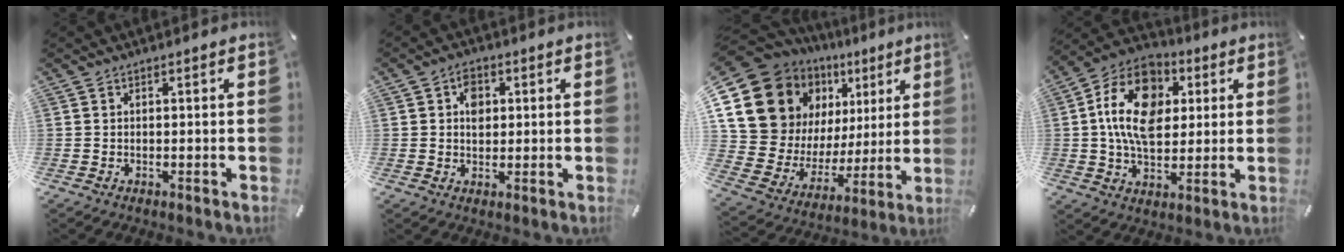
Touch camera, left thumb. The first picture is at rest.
{"total": 4.4, "force": [0.9, 3.4, 2.6], "torque": [-0.032, 0.000, 0.010]}
{"total": 20.7, "force": [10.3, 15.4, 9.2], "torque": [-0.165, -0.071, 0.206]}
{"total": 17.1, "force": [3.0, 11.9, 11.9], "torque": [-0.230, 0.008, 0.051]}